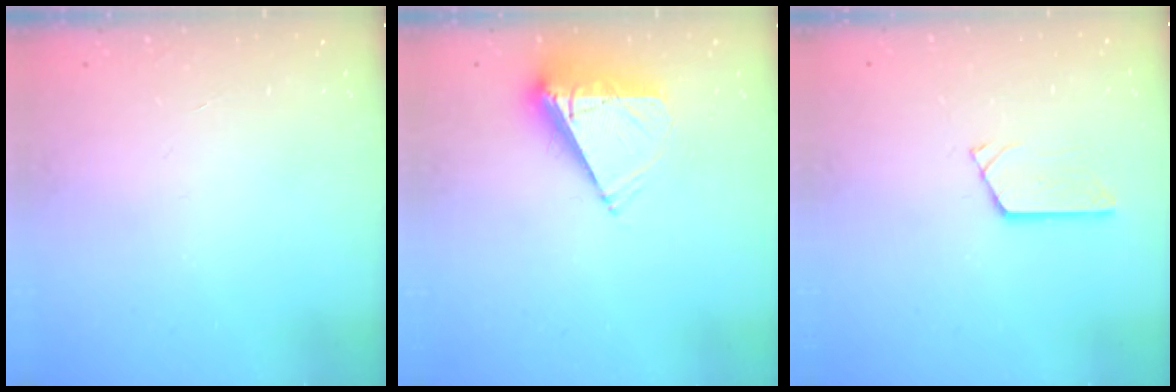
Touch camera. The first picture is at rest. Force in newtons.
{"total": 8.6, "press": 8.6, "slide": 0.3}
{"total": 2.8, "press": 2.8, "slide": 0.2}